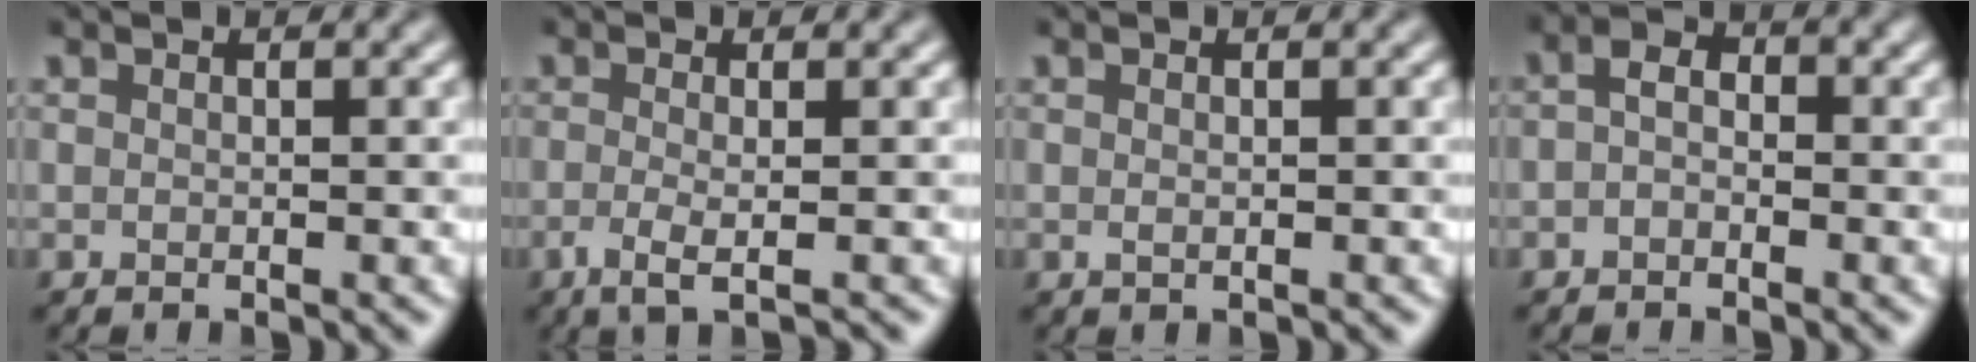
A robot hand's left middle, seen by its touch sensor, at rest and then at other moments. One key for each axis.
{"total": 2.8, "fx": -0.7, "fy": 0.7, "fz": 2.6, "tx": -0.044, "ty": -0.006, "tz": -0.017}
{"total": 0.6, "fx": 0.1, "fy": 0.2, "fz": 0.6, "tx": -0.011, "ty": 0.001, "tz": 0.002}
{"total": 1.7, "fx": -0.5, "fy": 1.1, "fz": 1.2, "tx": -0.023, "ty": 0.005, "tz": -0.014}